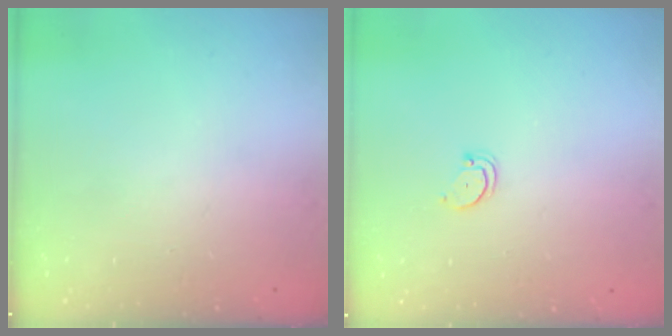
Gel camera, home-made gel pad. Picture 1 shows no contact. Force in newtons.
{"total": 2.7, "press": 2.7, "slide": 0.2}